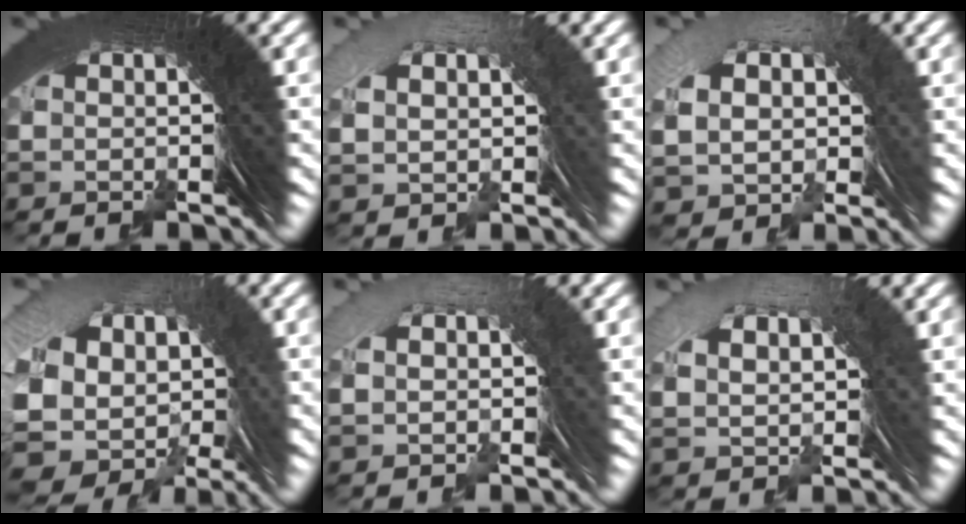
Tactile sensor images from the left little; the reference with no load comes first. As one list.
[{"total": 2.4, "force": [1.0, 1.2, 1.8], "torque": [-0.033, 0.011, 0.026]}, {"total": 5.1, "force": [-0.2, 4.0, 3.1], "torque": [-0.087, -0.015, 0.008]}, {"total": 8.1, "force": [-2.8, 6.1, 4.6], "torque": [-0.122, -0.030, -0.031]}, {"total": 1.5, "force": [0.5, 0.7, 1.2], "torque": [-0.016, 0.018, 0.010]}, {"total": 3.3, "force": [1.9, 1.3, 2.4], "torque": [-0.039, 0.009, 0.042]}]